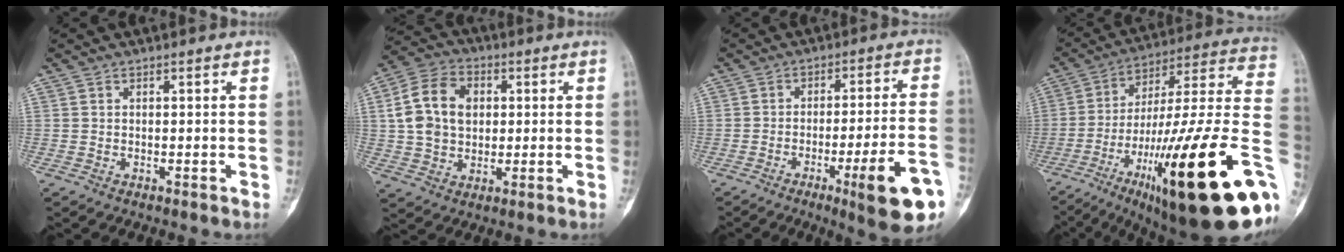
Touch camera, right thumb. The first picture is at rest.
{"total": 12.3, "force": [1.8, 9.2, 7.9], "torque": [-0.130, 0.014, 0.029]}
{"total": 14.6, "force": [-6.5, 2.0, 12.9], "torque": [-0.171, 0.020, -0.084]}
{"total": 35.4, "force": [-11.5, 7.0, 32.7], "torque": [-0.447, 0.041, -0.178]}